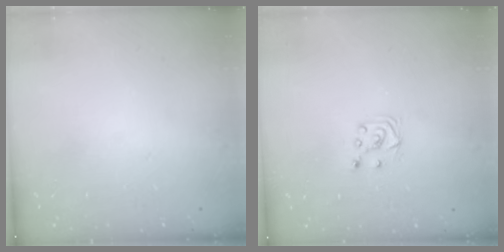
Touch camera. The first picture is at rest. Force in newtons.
{"total": 5.2, "press": 5.2, "slide": 0.4}